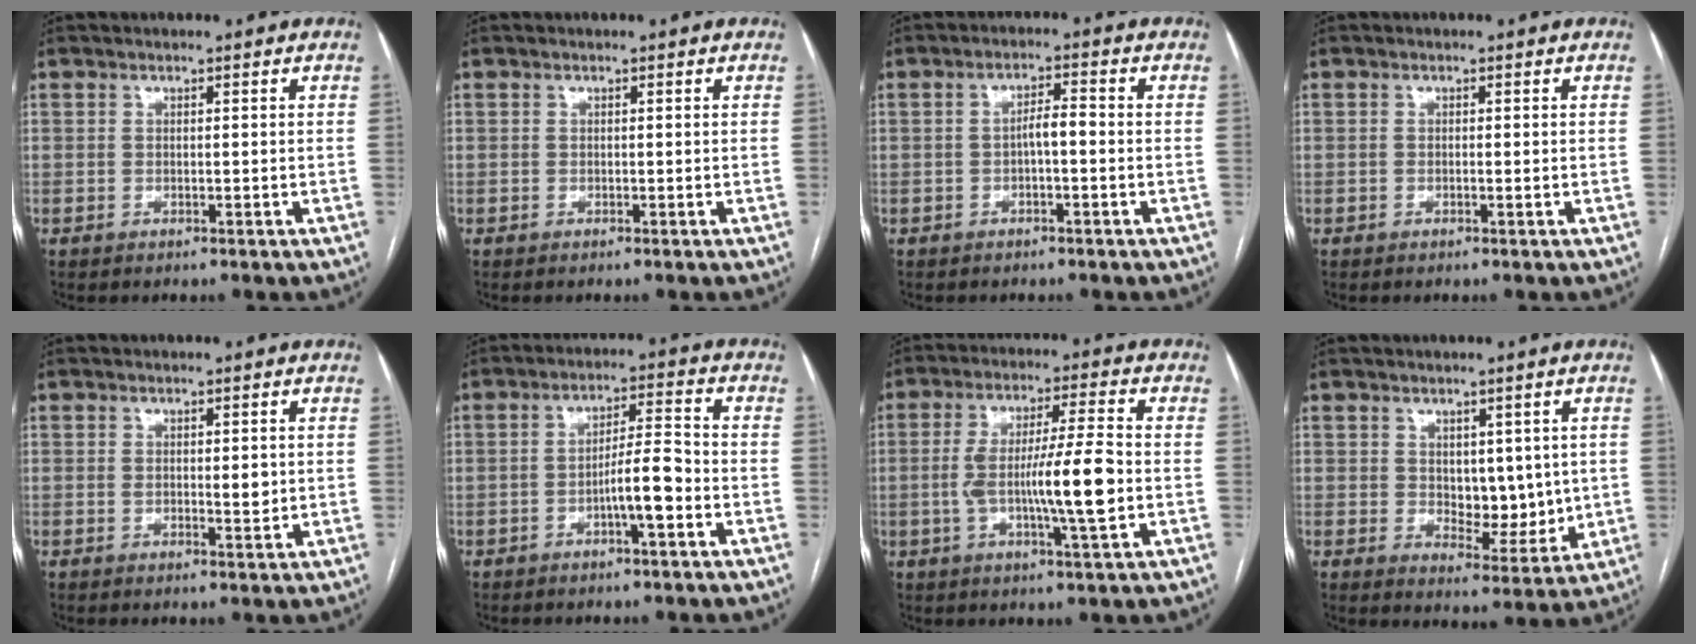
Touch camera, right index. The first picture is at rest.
{"total": 0.0}
{"total": 2.7, "force": [-0.6, 0.6, 2.6], "torque": [-0.041, 0.008, -0.010]}
{"total": 0.0}
{"total": 2.1, "force": [0.3, 0.7, 2.0], "torque": [-0.027, -0.002, 0.008]}
{"total": 6.4, "force": [-2.4, 0.6, 5.8], "torque": [-0.105, 0.010, -0.039]}
{"total": 11.4, "force": [-1.7, 0.4, 11.3], "torque": [-0.203, 0.004, -0.031]}
{"total": 7.0, "force": [0.7, 3.9, 5.8], "torque": [-0.076, -0.006, 0.025]}